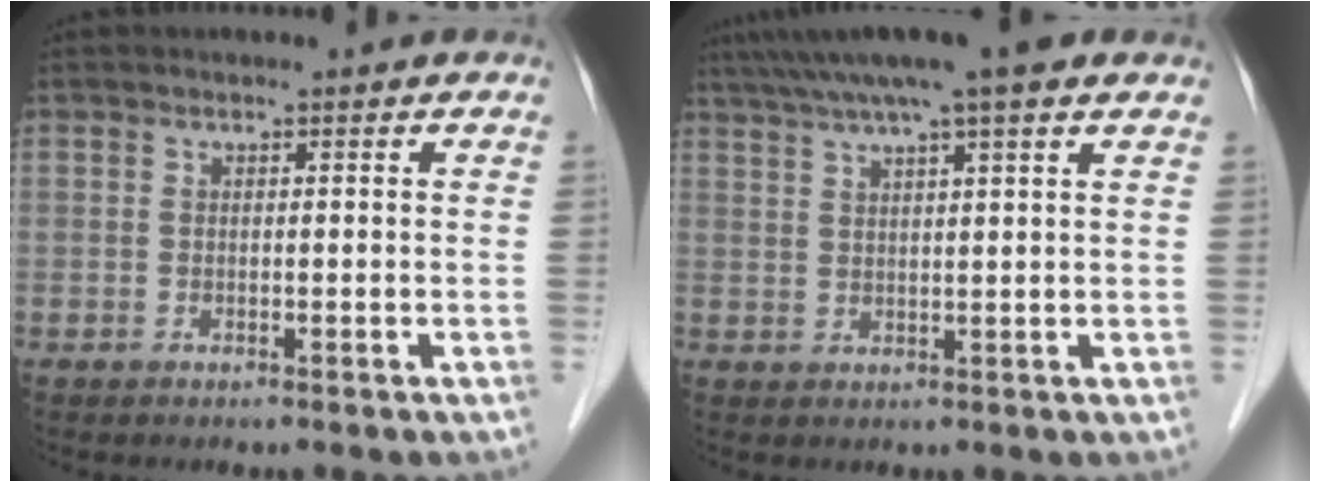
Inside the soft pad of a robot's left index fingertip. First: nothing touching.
{"total": 11.7, "force": [8.7, 0.7, 7.7], "torque": [-0.126, 0.040, 0.124]}